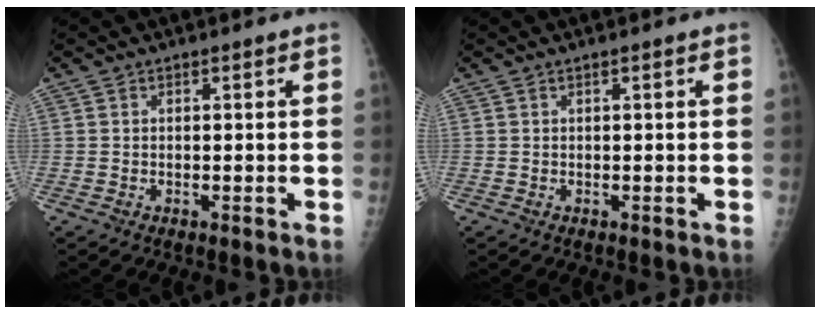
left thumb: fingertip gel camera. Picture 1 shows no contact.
{"total": 0.0}